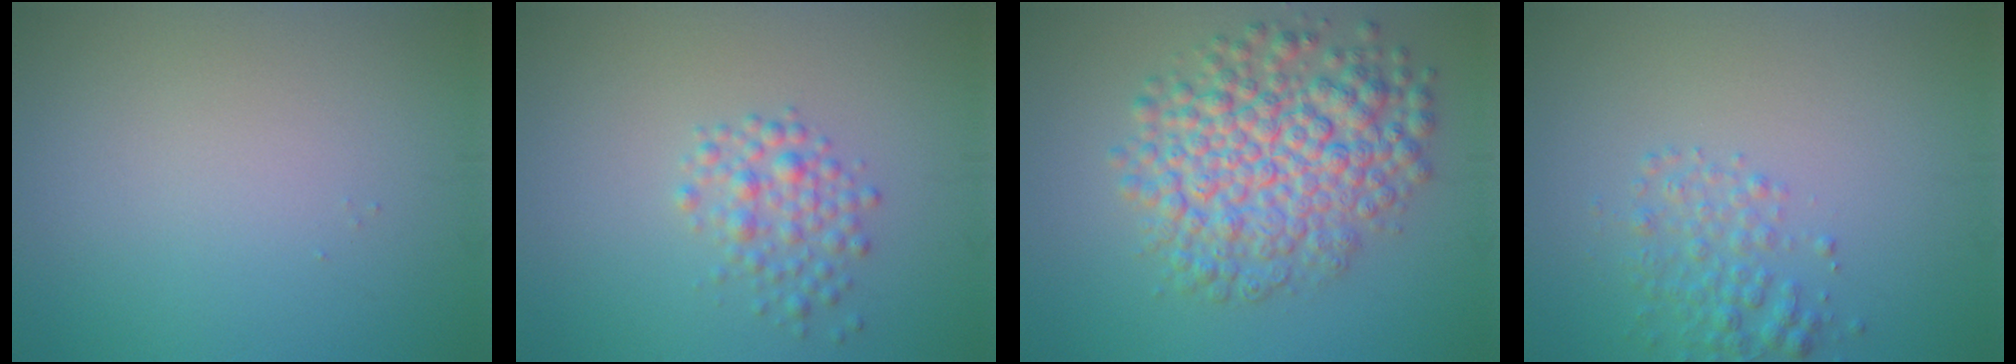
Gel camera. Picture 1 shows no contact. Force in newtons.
{"total": 2.4, "press": 2.4, "slide": 0.1}
{"total": 8.0, "press": 8.0, "slide": 0.2}
{"total": 2.5, "press": 2.5, "slide": 0.1}